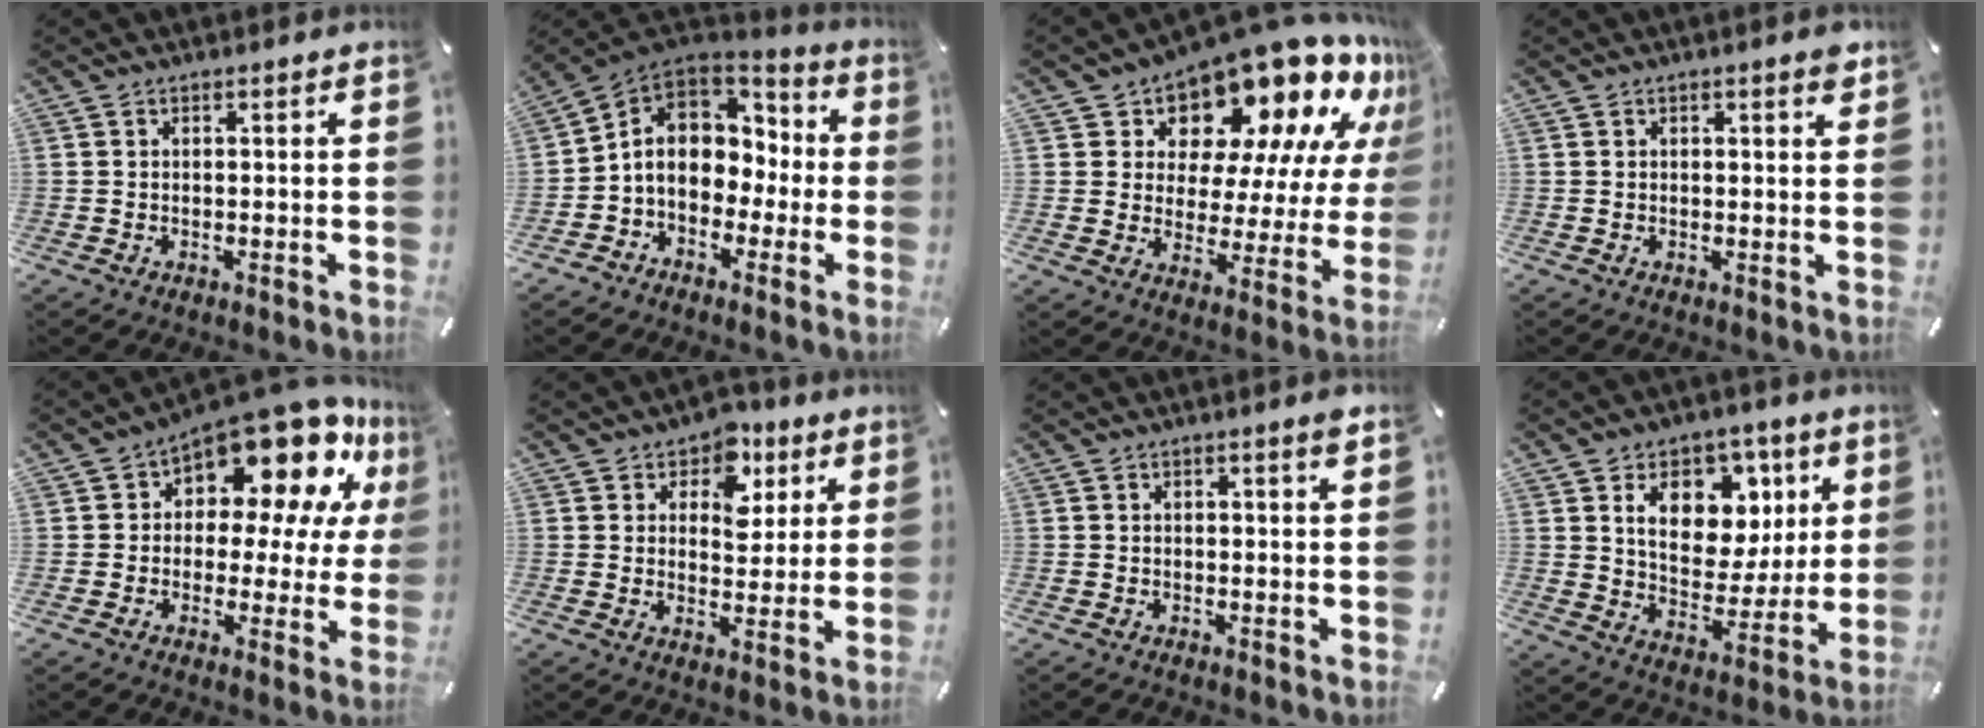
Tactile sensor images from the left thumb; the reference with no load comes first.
{"total": 10.8, "force": [-0.8, 9.3, 5.4], "torque": [-0.103, 0.008, -0.010]}
{"total": 17.3, "force": [14.5, 7.2, 6.0], "torque": [-0.089, -0.133, 0.242]}
{"total": 1.7, "force": [0.9, 0.4, 1.3], "torque": [-0.011, -0.005, 0.012]}
{"total": 16.1, "force": [10.6, 8.0, 9.1], "torque": [-0.141, -0.091, 0.183]}
{"total": 8.4, "force": [3.9, 6.4, 3.9], "torque": [-0.042, -0.023, 0.063]}
{"total": 1.6, "force": [0.7, 0.2, 1.4], "torque": [-0.020, -0.002, 0.010]}
{"total": 15.2, "force": [6.8, 11.0, 8.0], "torque": [-0.119, -0.027, 0.122]}